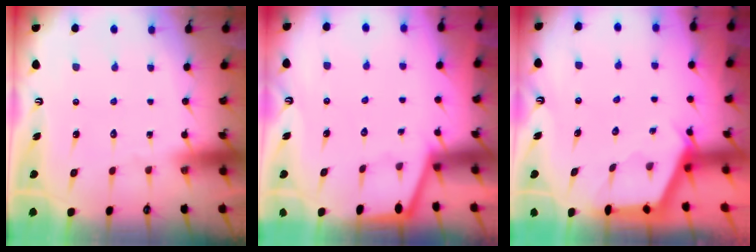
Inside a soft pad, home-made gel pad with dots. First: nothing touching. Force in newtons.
{"total": 1.3, "press": 1.2, "slide": 0.2}
{"total": 2.6, "press": 2.5, "slide": 0.3}